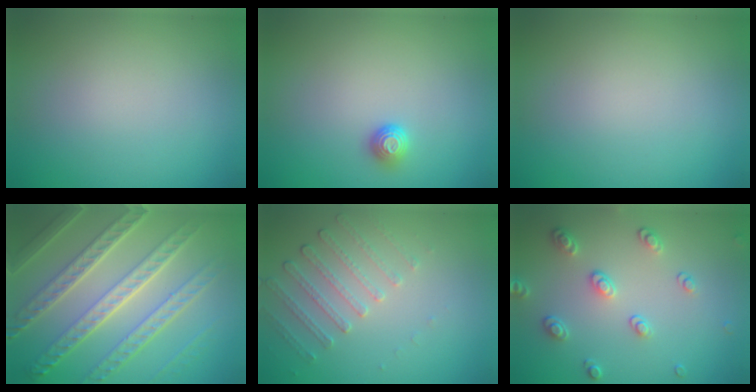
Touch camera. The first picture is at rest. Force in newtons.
{"total": 1.2, "press": 1.1, "slide": 0.4}
{"total": 0.0}
{"total": 8.8, "press": 6.3, "slide": 6.2}
{"total": 1.9, "press": 1.5, "slide": 1.2}
{"total": 2.6, "press": 2.5, "slide": 0.8}